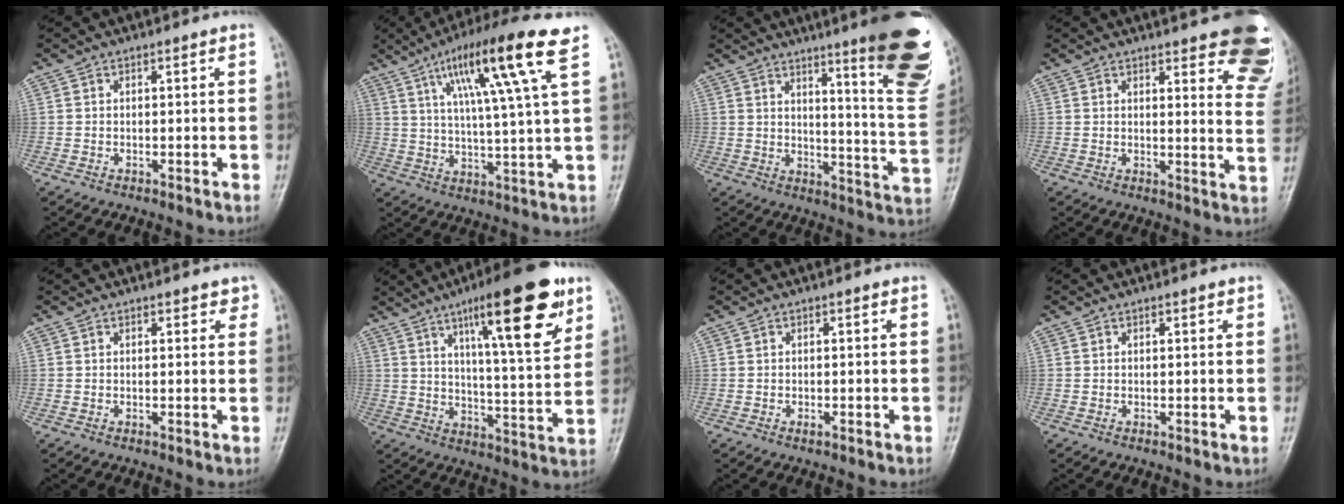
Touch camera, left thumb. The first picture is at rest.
{"total": 15.9, "force": [7.6, 0.7, 14.0], "torque": [-0.239, -0.015, 0.124]}
{"total": 22.7, "force": [13.3, 3.3, 18.1], "torque": [-0.205, -0.079, 0.171]}
{"total": 18.4, "force": [12.5, 5.4, 12.3], "torque": [-0.116, -0.065, 0.129]}
{"total": 1.8, "force": [1.3, 1.0, 0.8], "torque": [0.007, -0.005, 0.009]}
{"total": 20.3, "force": [10.9, 4.6, 16.5], "torque": [-0.217, -0.044, 0.166]}
{"total": 0.5, "force": [-0.1, 0.3, 0.4], "torque": [-0.007, -0.002, -0.003]}
{"total": 0.6, "force": [0.5, 0.2, 0.3], "torque": [-0.006, -0.002, 0.005]}